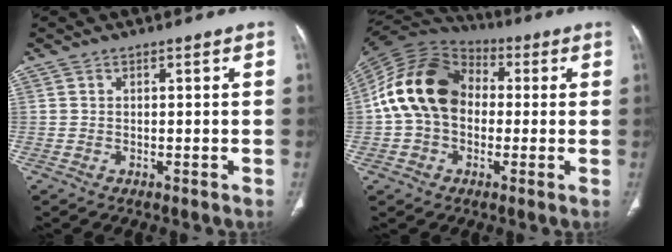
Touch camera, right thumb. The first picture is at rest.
{"total": 16.6, "force": [0.4, 12.3, 11.1], "torque": [-0.195, 0.035, -0.006]}